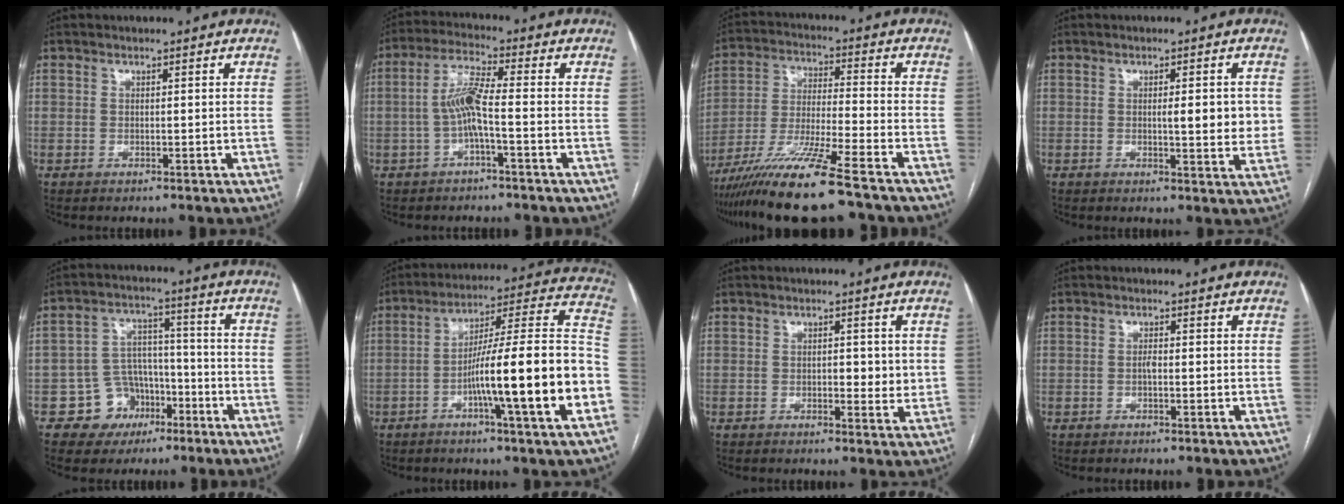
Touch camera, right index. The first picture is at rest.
{"total": 5.9, "force": [-1.2, 0.4, 5.8], "torque": [-0.118, 0.015, -0.023]}
{"total": 14.5, "force": [-11.0, -0.5, 9.5], "torque": [-0.185, -0.035, -0.197]}
{"total": 5.1, "force": [0.4, 1.2, 5.0], "torque": [-0.063, -0.005, 0.002]}
{"total": 8.1, "force": [-4.0, 6.9, 1.1], "torque": [-0.002, 0.025, -0.057]}
{"total": 20.7, "force": [-6.2, -0.3, 19.7], "torque": [-0.257, 0.012, -0.098]}
{"total": 3.4, "force": [0.4, 1.7, 2.9], "torque": [-0.034, -0.004, 0.002]}
{"total": 0.8, "force": [-0.2, 0.2, 0.7], "torque": [-0.012, 0.003, -0.003]}